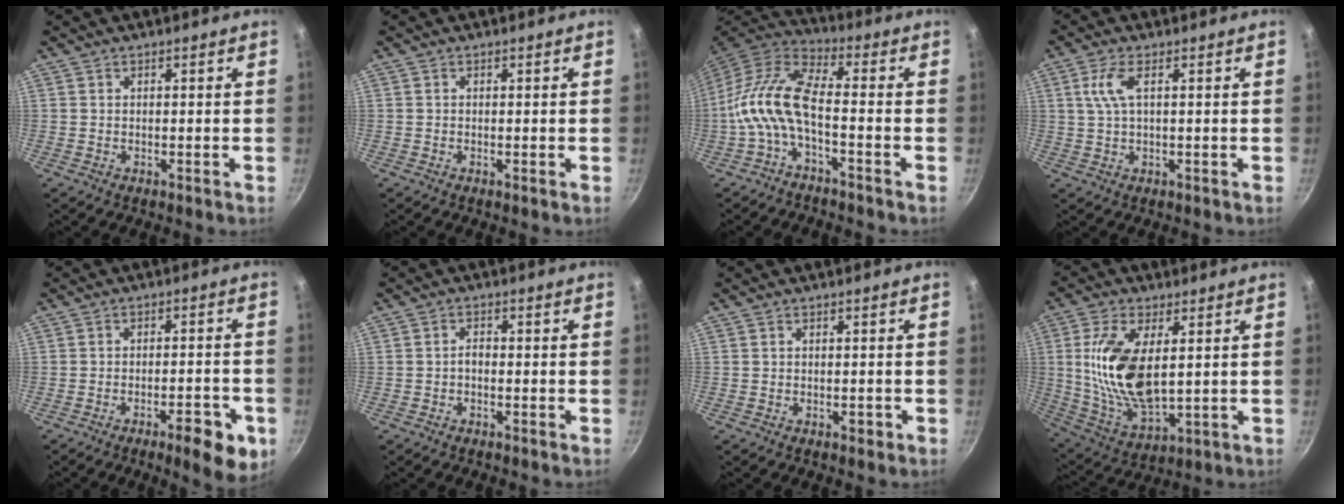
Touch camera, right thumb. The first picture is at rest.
{"total": 0.0}
{"total": 11.6, "force": [-3.2, 4.2, 10.4], "torque": [-0.225, 0.058, -0.073]}
{"total": 4.4, "force": [1.3, 1.5, 3.9], "torque": [-0.104, 0.009, 0.029]}
{"total": 9.2, "force": [-4.5, 2.7, 7.5], "torque": [-0.092, 0.019, -0.058]}
{"total": 1.6, "force": [-0.6, 1.0, 1.1], "torque": [-0.012, 0.008, -0.012]}
{"total": 1.1, "force": [-0.5, 0.6, 0.7], "torque": [-0.004, 0.001, -0.007]}
{"total": 16.4, "force": [2.4, 7.9, 14.2], "torque": [-0.280, -0.018, 0.060]}